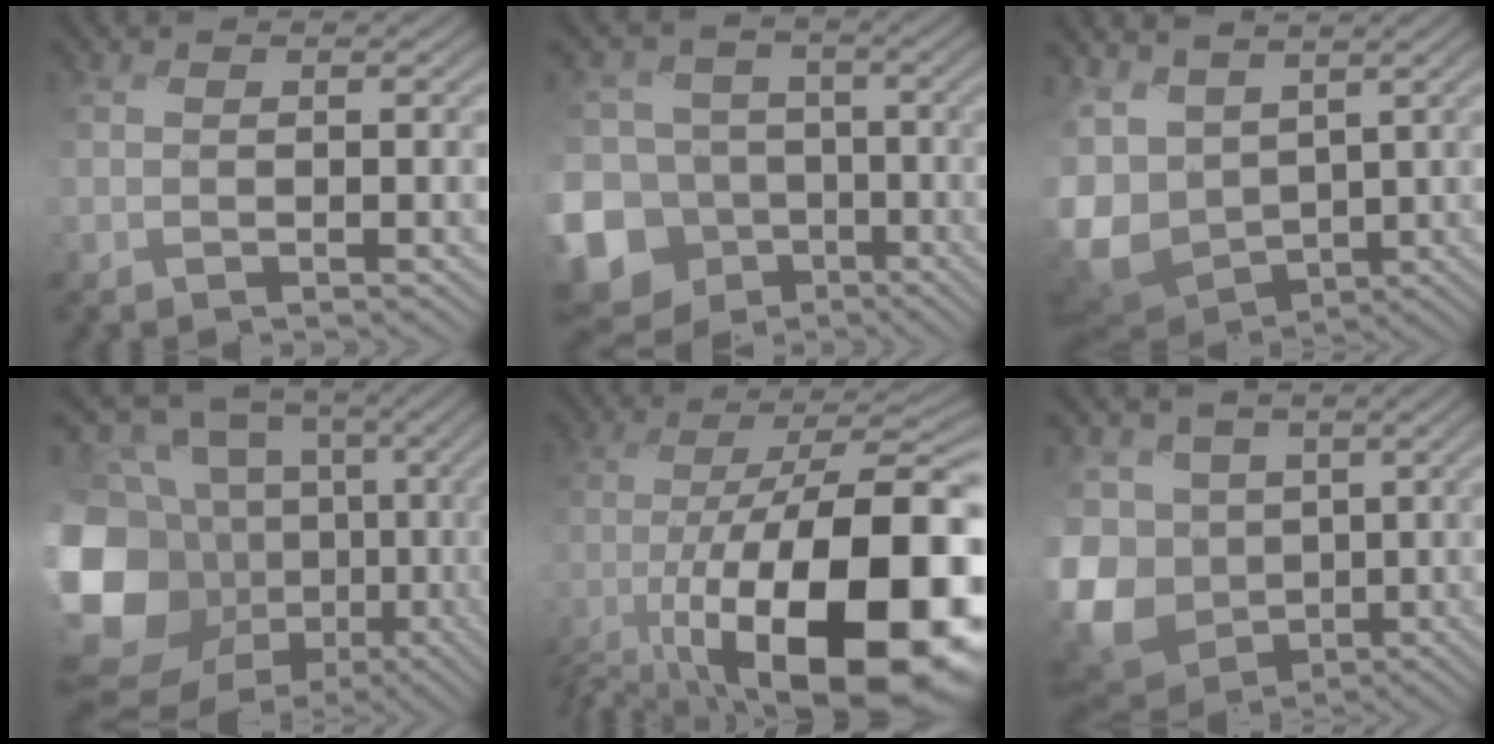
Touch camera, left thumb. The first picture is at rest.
{"total": 16.1, "force": [-8.0, 13.2, 4.4], "torque": [-0.161, -0.014, -0.139]}
{"total": 9.4, "force": [-0.5, 7.3, 6.0], "torque": [-0.188, -0.029, 0.005]}
{"total": 17.6, "force": [-3.3, 14.7, 9.1], "torque": [-0.283, -0.031, -0.056]}
{"total": 19.6, "force": [-9.6, 6.7, 15.7], "torque": [-0.245, -0.013, -0.164]}
{"total": 14.3, "force": [-3.1, 11.5, 7.9], "torque": [-0.244, -0.023, -0.059]}